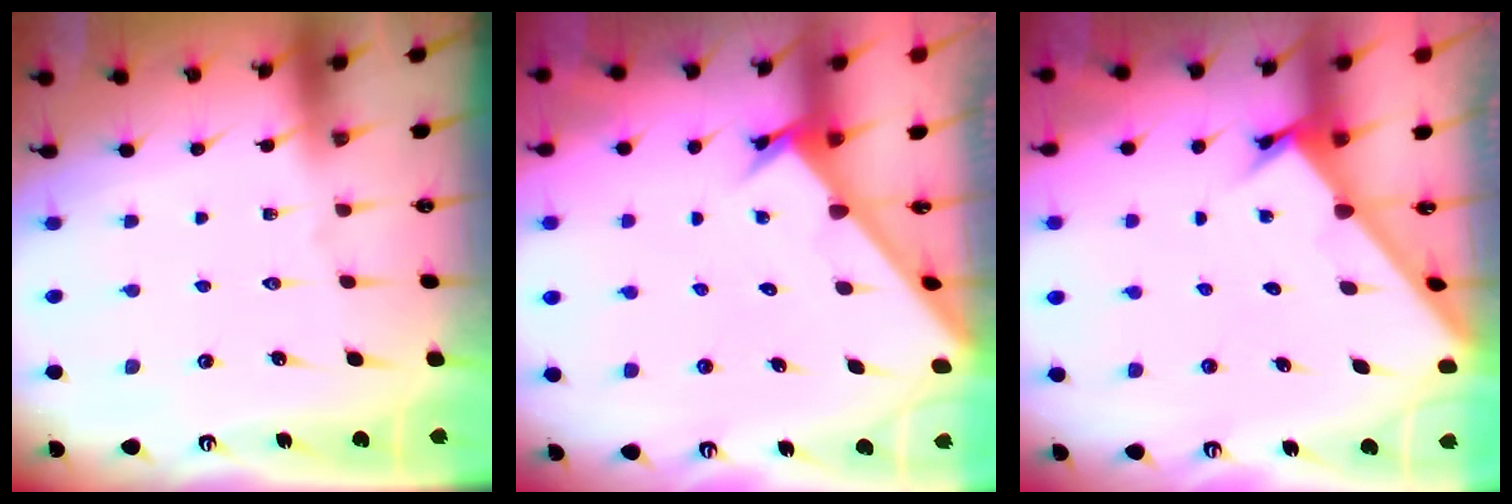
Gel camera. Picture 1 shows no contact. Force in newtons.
{"total": 2.6, "press": 2.6, "slide": 0.2}
{"total": 1.9, "press": 1.9, "slide": 0.2}